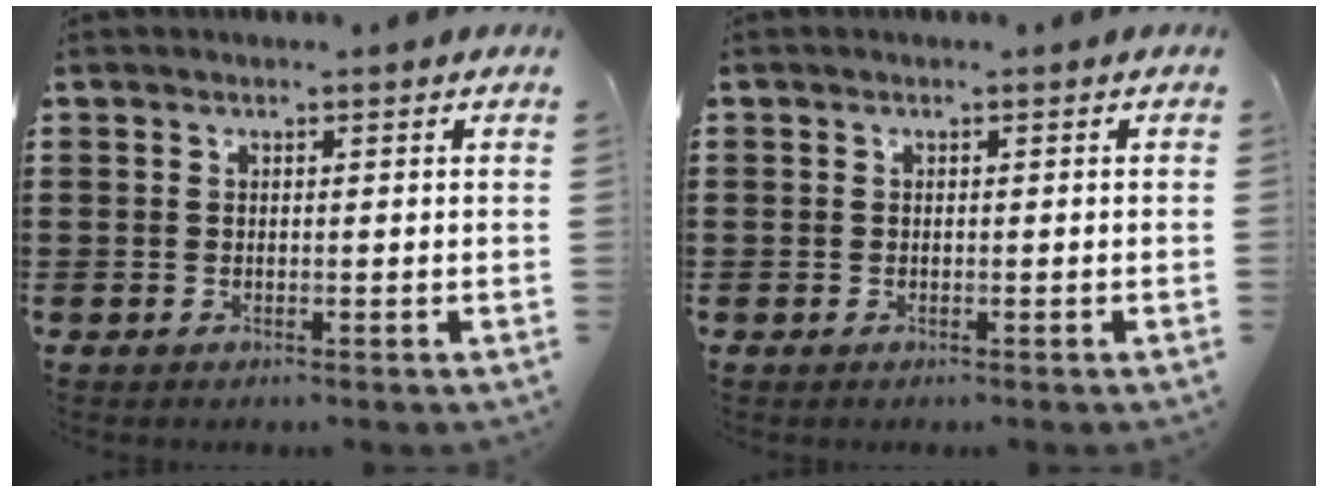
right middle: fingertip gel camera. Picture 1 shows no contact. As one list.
[{"total": 0.6, "force": [-0.2, 0.6, 0.1], "torque": [-0.003, 0.003, -0.004]}]